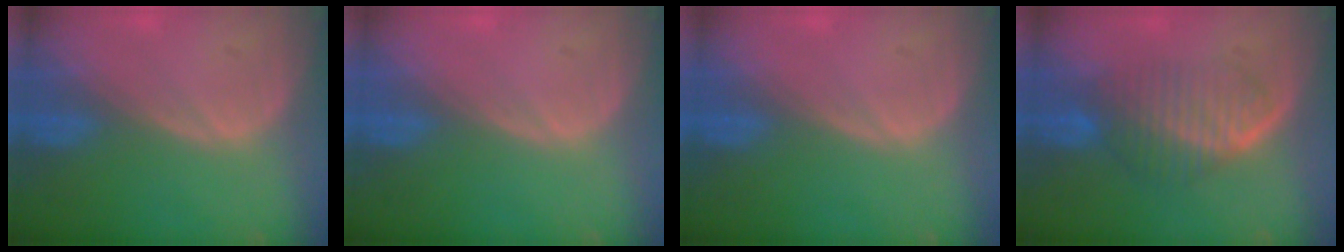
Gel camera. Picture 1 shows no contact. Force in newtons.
{"total": 0.0}
{"total": 0.0}
{"total": 6.3, "press": 6.2, "slide": 1.2}